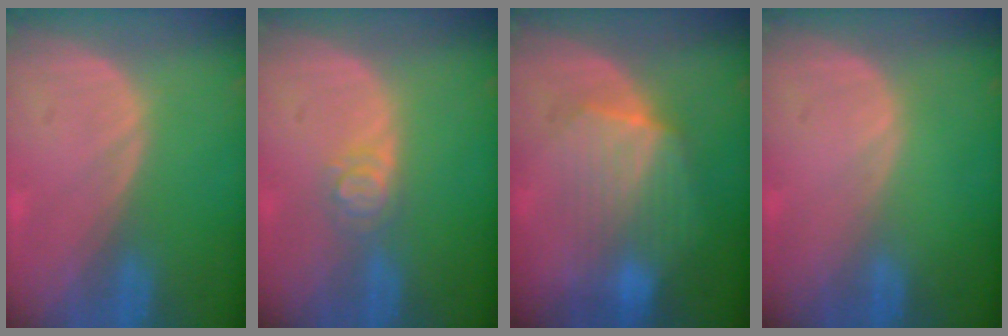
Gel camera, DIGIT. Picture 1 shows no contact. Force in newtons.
{"total": 2.9, "press": 2.9, "slide": 0.3}
{"total": 6.9, "press": 6.9, "slide": 1.1}
{"total": 0.0}